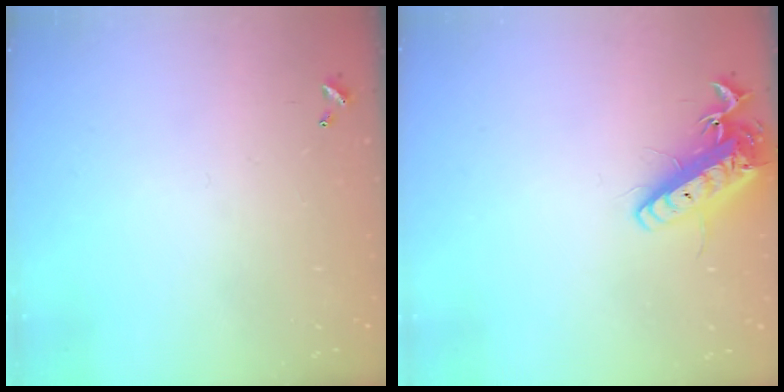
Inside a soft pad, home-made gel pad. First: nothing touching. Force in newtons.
{"total": 15.2, "press": 14.9, "slide": 2.9}